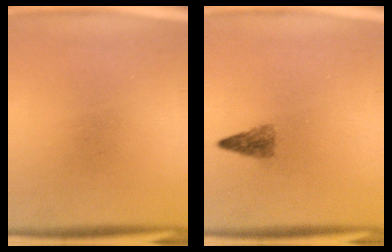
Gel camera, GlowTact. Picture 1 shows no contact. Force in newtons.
{"total": 2.2}